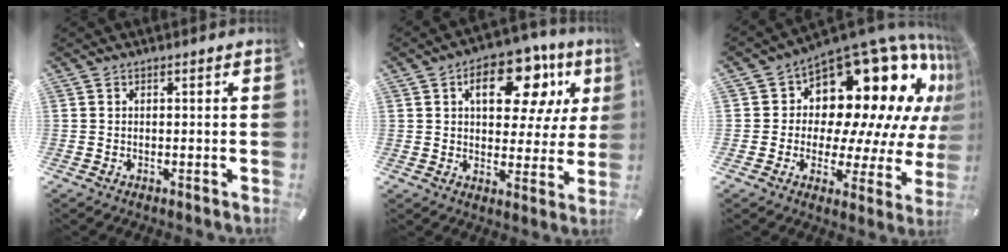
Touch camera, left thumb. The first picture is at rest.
{"total": 16.9, "force": [6.6, 9.9, 12.0], "torque": [-0.161, -0.017, 0.106]}
{"total": 21.2, "force": [11.2, 12.3, 13.1], "torque": [-0.180, -0.106, 0.198]}